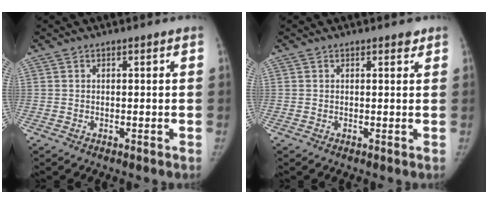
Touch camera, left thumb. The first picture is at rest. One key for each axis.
{"total": 1.1, "fx": 0.8, "fy": 0.5, "fz": 0.5, "tx": -0.001, "ty": -0.004, "tz": 0.007}